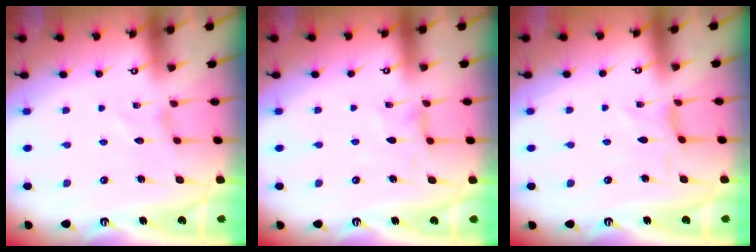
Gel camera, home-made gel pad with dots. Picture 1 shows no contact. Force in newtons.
{"total": 1.6, "press": 1.5, "slide": 0.4}
{"total": 0.9, "press": 0.8, "slide": 0.4}